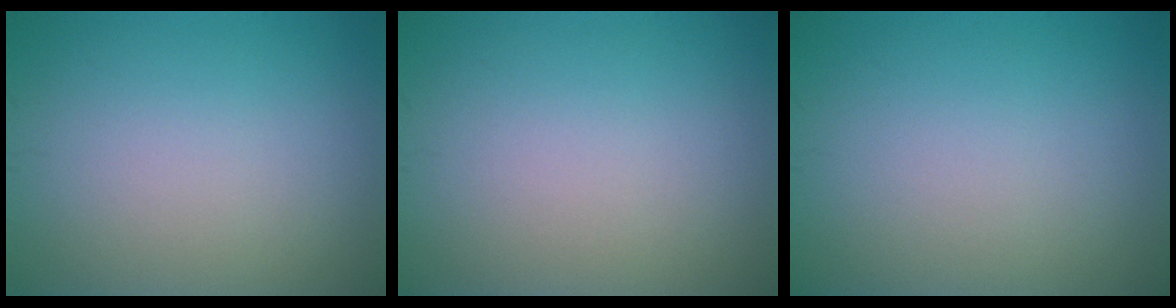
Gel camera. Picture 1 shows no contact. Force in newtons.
{"total": 0.0}
{"total": 0.0}